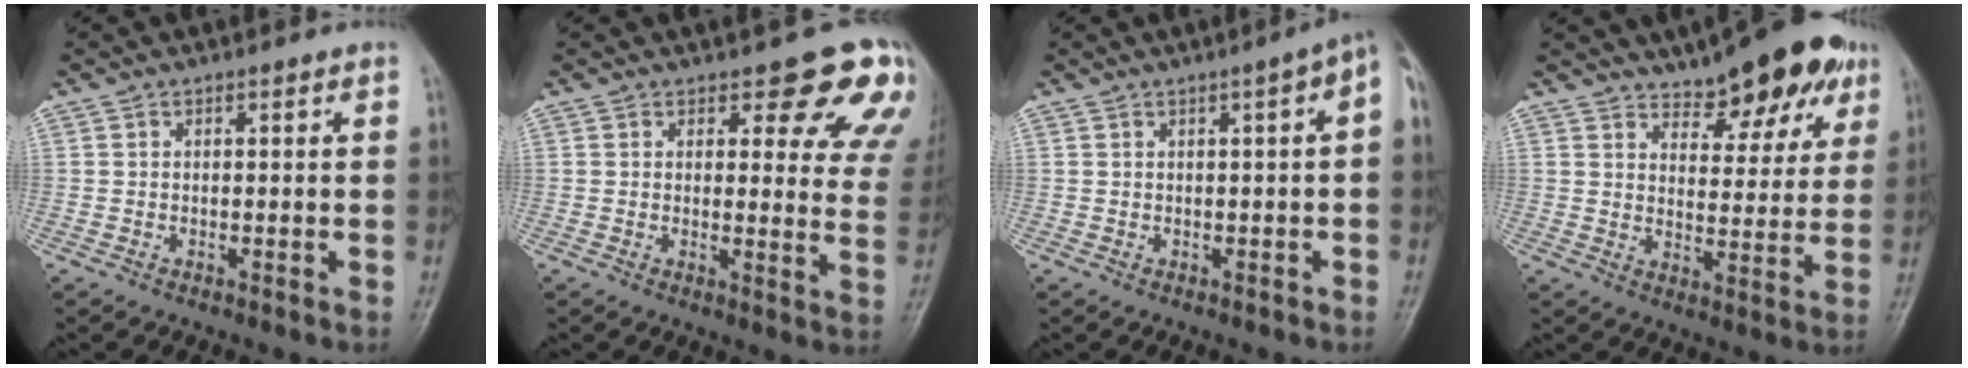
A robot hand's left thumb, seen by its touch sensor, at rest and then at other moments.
{"total": 12.7, "force": [8.7, 4.9, 7.8], "torque": [-0.032, -0.048, 0.079]}
{"total": 4.5, "force": [0.4, 1.0, 4.4], "torque": [-0.047, 0.019, -0.003]}
{"total": 12.7, "force": [8.7, 5.3, 7.6], "torque": [-0.060, -0.038, 0.124]}